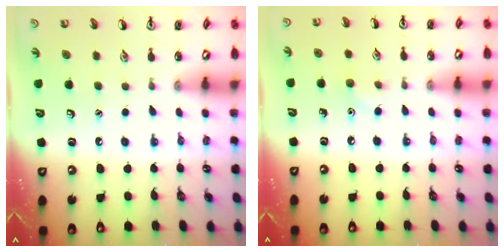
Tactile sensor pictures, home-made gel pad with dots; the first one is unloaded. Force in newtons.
{"total": 3.8, "press": 3.6, "slide": 1.3}